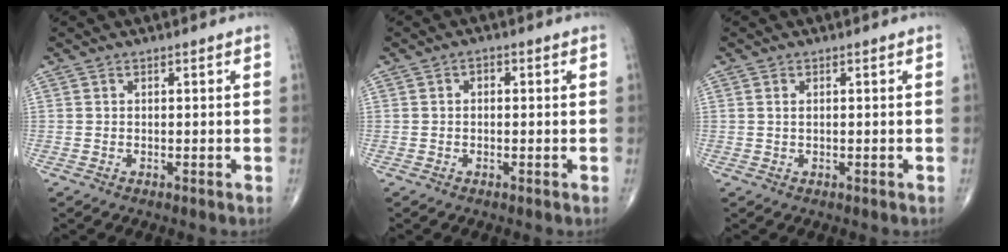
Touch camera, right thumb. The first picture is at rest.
{"total": 1.2, "force": [0.1, 0.9, 0.8], "torque": [-0.004, 0.005, -0.001]}
{"total": 0.7, "force": [0.3, 0.3, 0.6], "torque": [-0.011, 0.003, 0.007]}